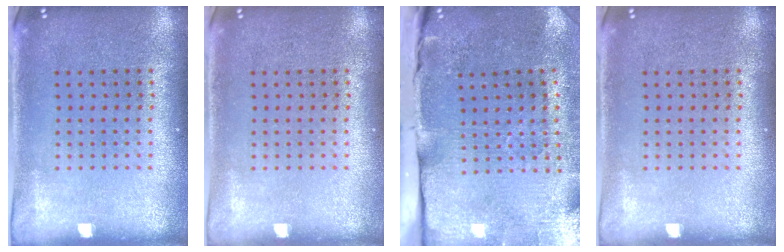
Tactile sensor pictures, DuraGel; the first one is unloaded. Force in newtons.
{"total": 0.0}
{"total": 4.8, "press": 3.9, "slide": 2.8}
{"total": 0.0}